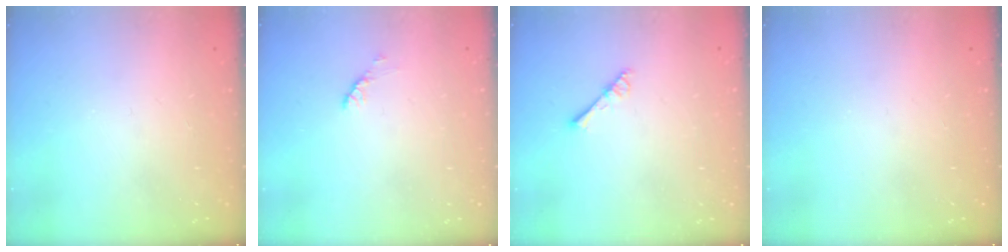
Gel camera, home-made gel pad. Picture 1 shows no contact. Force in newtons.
{"total": 2.7, "press": 2.7, "slide": 0.5}
{"total": 3.3, "press": 3.3, "slide": 0.3}
{"total": 0.0}